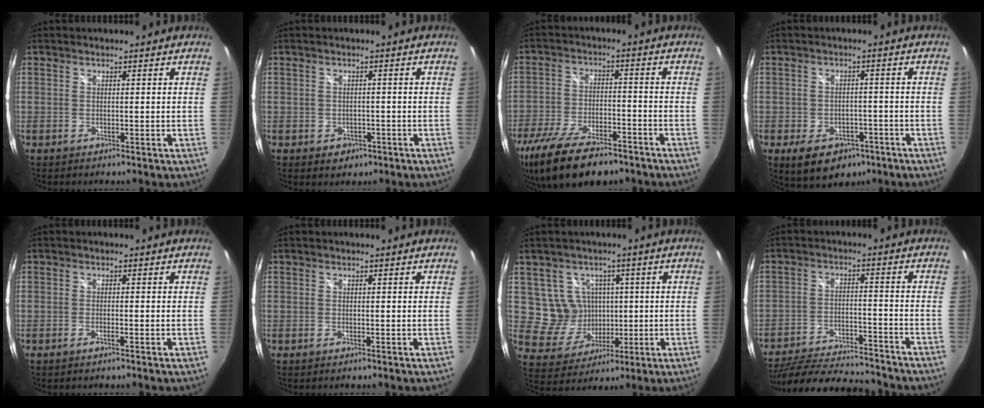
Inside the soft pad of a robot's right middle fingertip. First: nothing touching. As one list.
[{"total": 2.8, "force": [-1.3, 2.2, 1.1], "torque": [-0.026, -0.004, -0.013]}, {"total": 18.4, "force": [-13.6, 6.7, 10.5], "torque": [-0.226, -0.039, -0.227]}, {"total": 9.9, "force": [-5.8, 6.4, 4.9], "torque": [-0.104, -0.005, -0.071]}, {"total": 1.5, "force": [-0.9, -0.2, 1.2], "torque": [-0.018, -0.001, -0.017]}, {"total": 0.0}, {"total": 8.1, "force": [1.2, 7.7, 2.2], "torque": [-0.056, 0.008, 0.040]}, {"total": 20.1, "force": [-17.9, 3.9, 8.1], "torque": [-0.164, -0.022, -0.266]}]